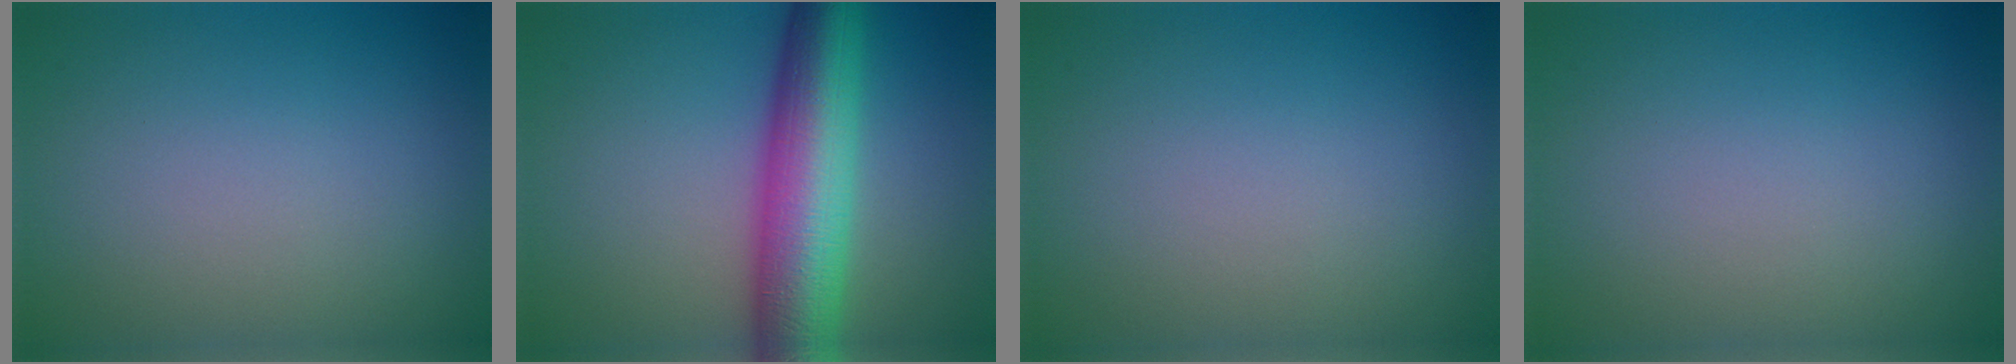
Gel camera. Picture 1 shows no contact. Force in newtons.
{"total": 9.6, "press": 9.6, "slide": 0.1}
{"total": 0.0}
{"total": 0.0}